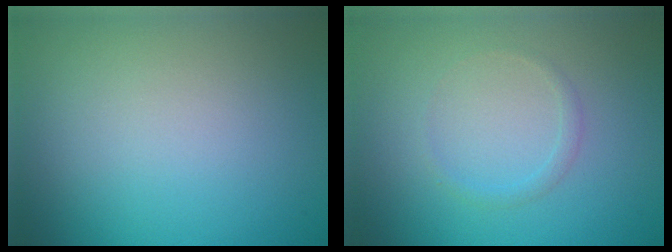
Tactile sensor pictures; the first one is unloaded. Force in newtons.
{"total": 0.9, "press": 0.9, "slide": 0.0}